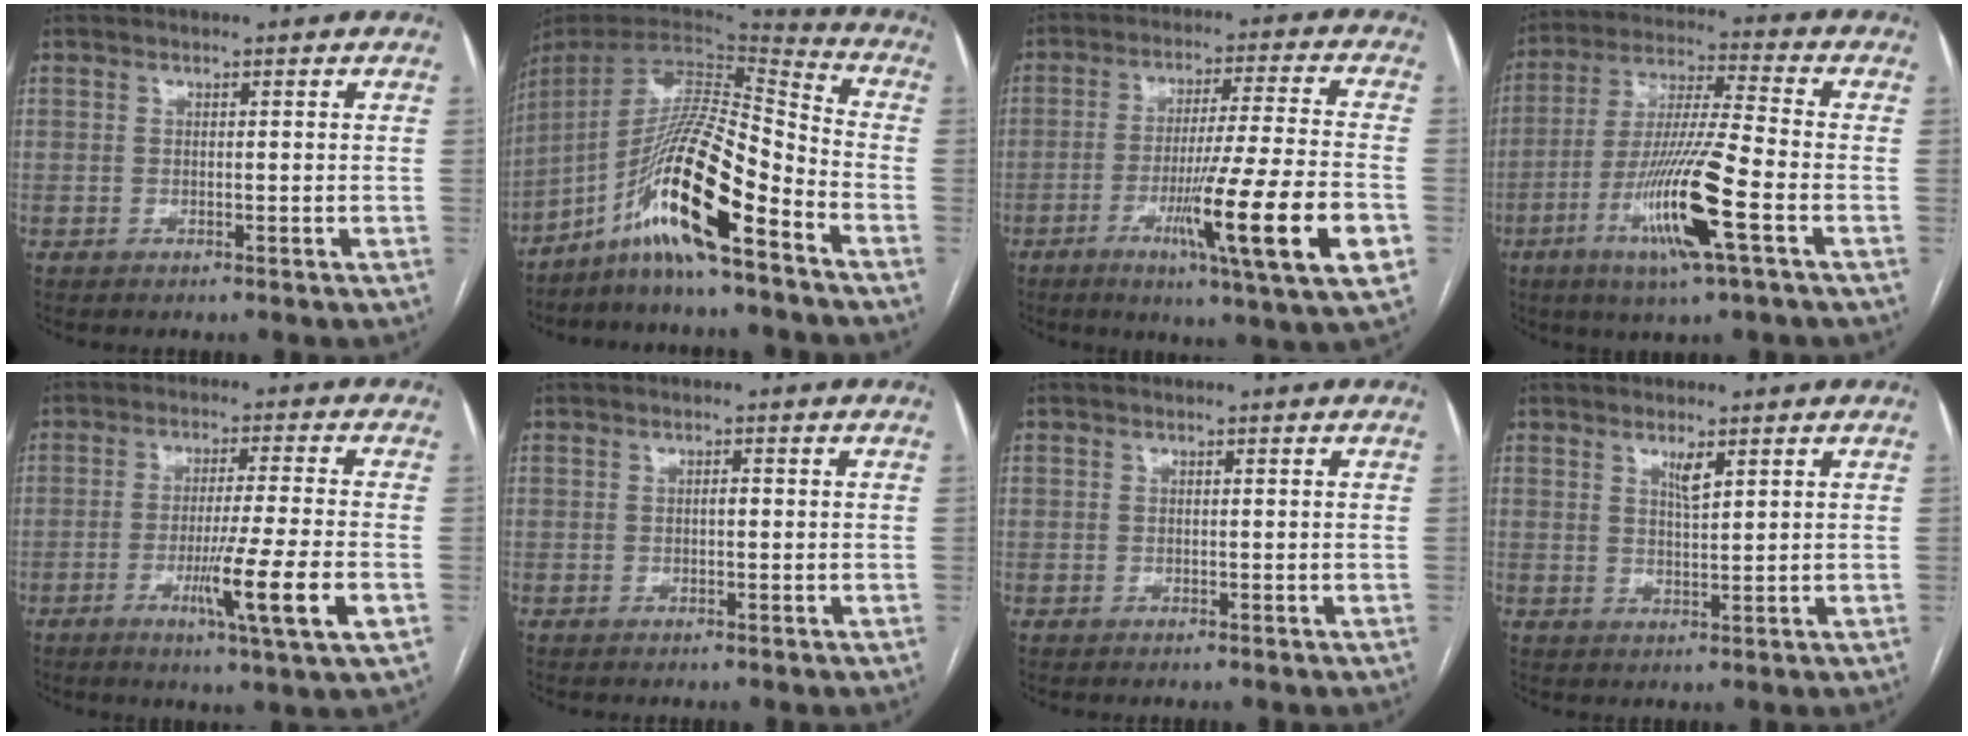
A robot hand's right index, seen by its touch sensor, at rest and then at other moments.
{"total": 16.5, "force": [-9.7, 0.9, 13.4], "torque": [-0.258, 0.005, -0.179]}
{"total": 17.8, "force": [-6.1, -0.8, 16.7], "torque": [-0.254, -0.026, -0.096]}
{"total": 14.8, "force": [-5.7, 0.1, 13.7], "torque": [-0.272, -0.017, -0.107]}
{"total": 10.8, "force": [-3.5, -1.2, 10.2], "torque": [-0.170, -0.029, -0.061]}
{"total": 0.8, "force": [-0.1, 0.3, 0.7], "torque": [-0.012, 0.002, -0.002]}
{"total": 0.6, "force": [-0.1, 0.6, 0.0], "torque": [0.004, 0.006, -0.005]}
{"total": 2.4, "force": [1.5, 0.3, 1.9], "torque": [-0.039, -0.006, 0.029]}